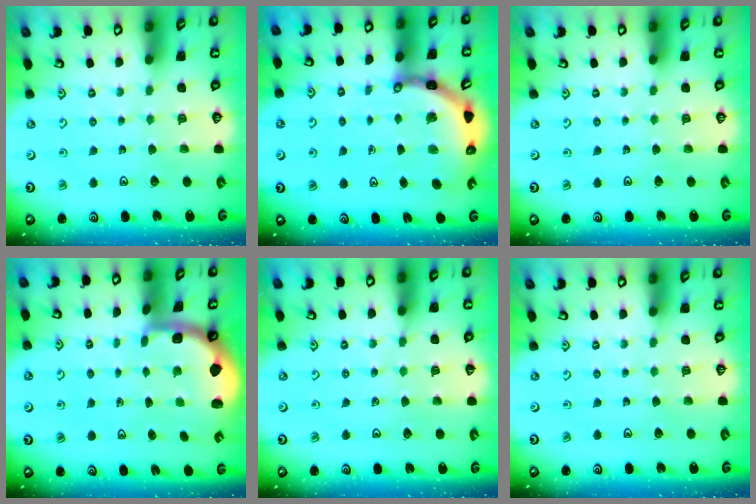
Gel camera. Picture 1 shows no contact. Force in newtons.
{"total": 5.7, "press": 5.7, "slide": 0.5}
{"total": 0.0}
{"total": 1.5, "press": 1.5, "slide": 0.2}
{"total": 2.5, "press": 2.5, "slide": 0.5}
{"total": 0.0}